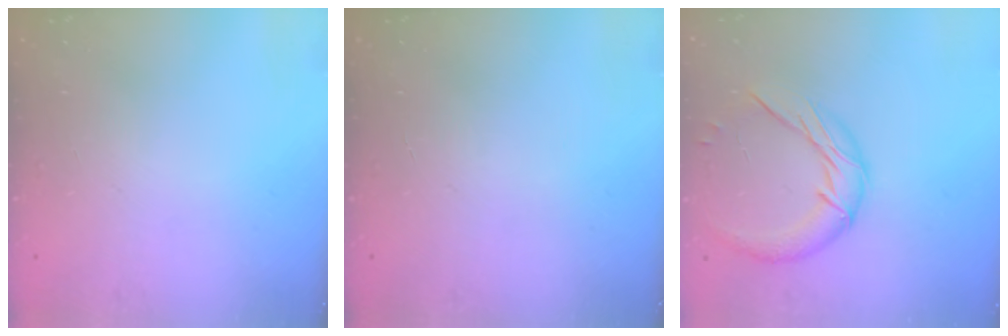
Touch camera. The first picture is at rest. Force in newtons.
{"total": 0.0}
{"total": 11.5, "press": 11.5, "slide": 0.8}